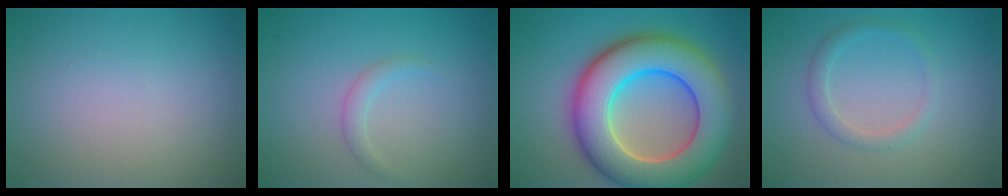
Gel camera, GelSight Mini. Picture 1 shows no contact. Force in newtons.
{"total": 1.1, "press": 1.1, "slide": 0.1}
{"total": 12.4, "press": 12.4, "slide": 0.8}
{"total": 1.7, "press": 1.7, "slide": 0.0}